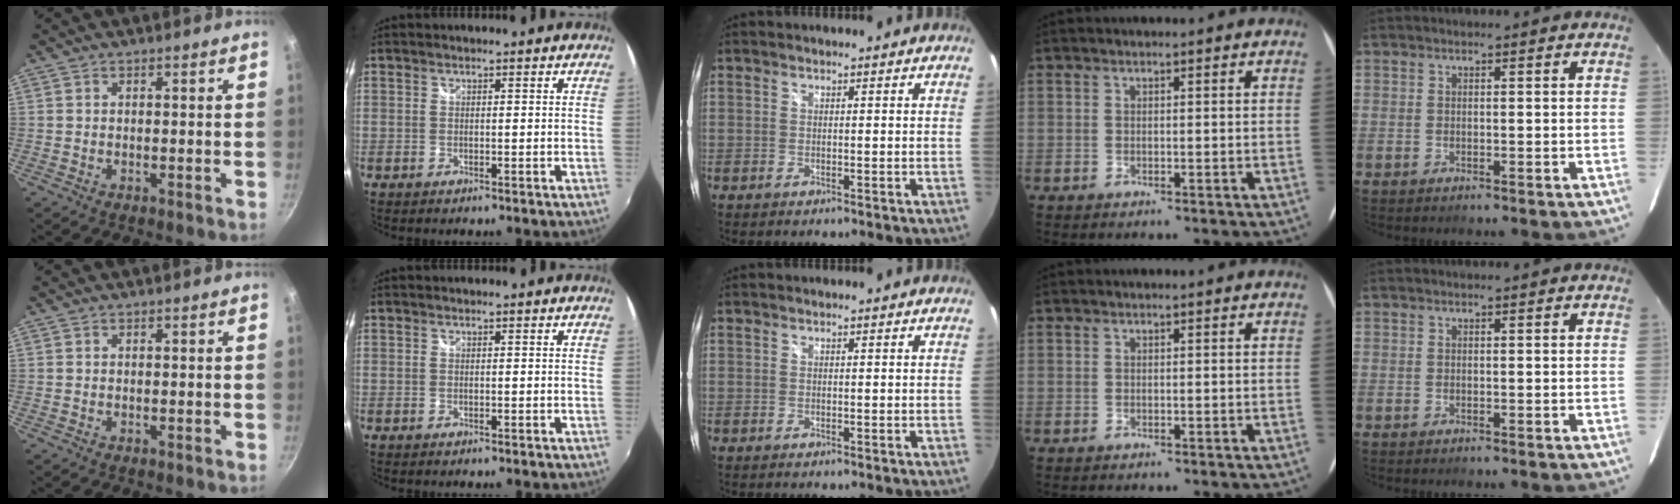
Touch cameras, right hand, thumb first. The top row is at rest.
{}